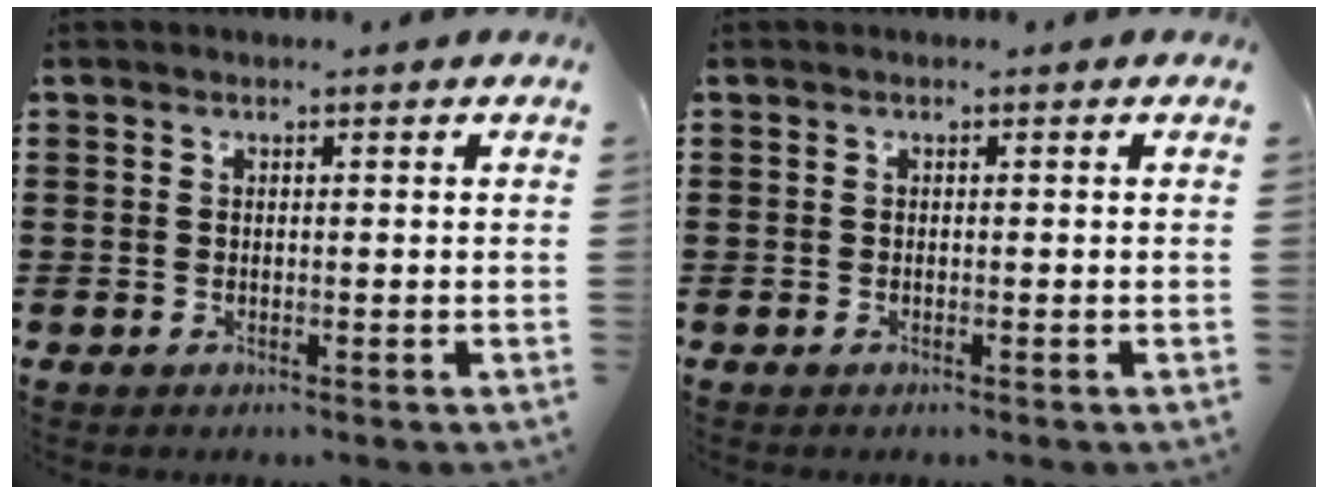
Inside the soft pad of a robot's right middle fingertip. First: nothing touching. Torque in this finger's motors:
{"motor_torque": [0.30, -0.25, 0.04, 0.01]}